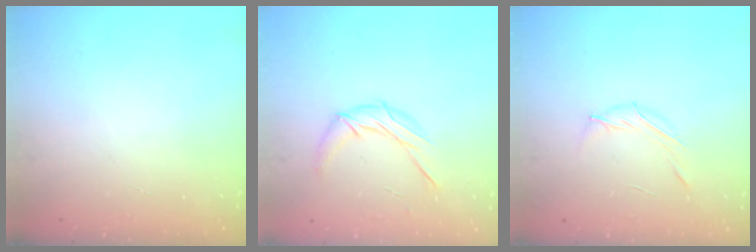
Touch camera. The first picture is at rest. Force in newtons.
{"total": 8.8, "press": 8.8, "slide": 0.4}
{"total": 4.0, "press": 3.8, "slide": 1.0}